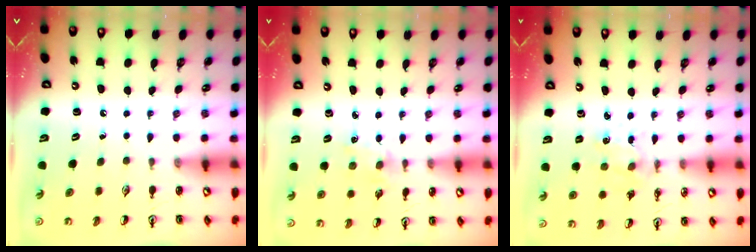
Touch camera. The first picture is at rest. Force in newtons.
{"total": 2.9, "press": 2.8, "slide": 0.4}
{"total": 1.2, "press": 1.2, "slide": 0.1}